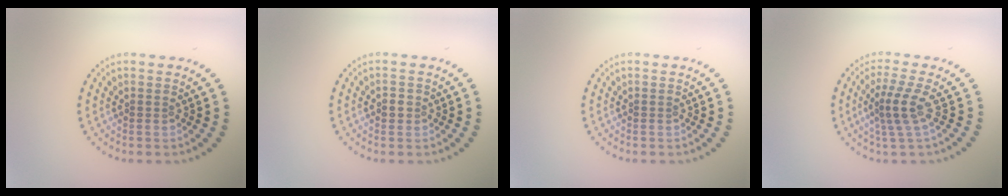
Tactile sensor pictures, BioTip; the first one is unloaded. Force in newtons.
{"total": 1.0, "press": 0.9, "slide": 0.5}
{"total": 0.0}
{"total": 2.9, "press": 2.2, "slide": 1.9}